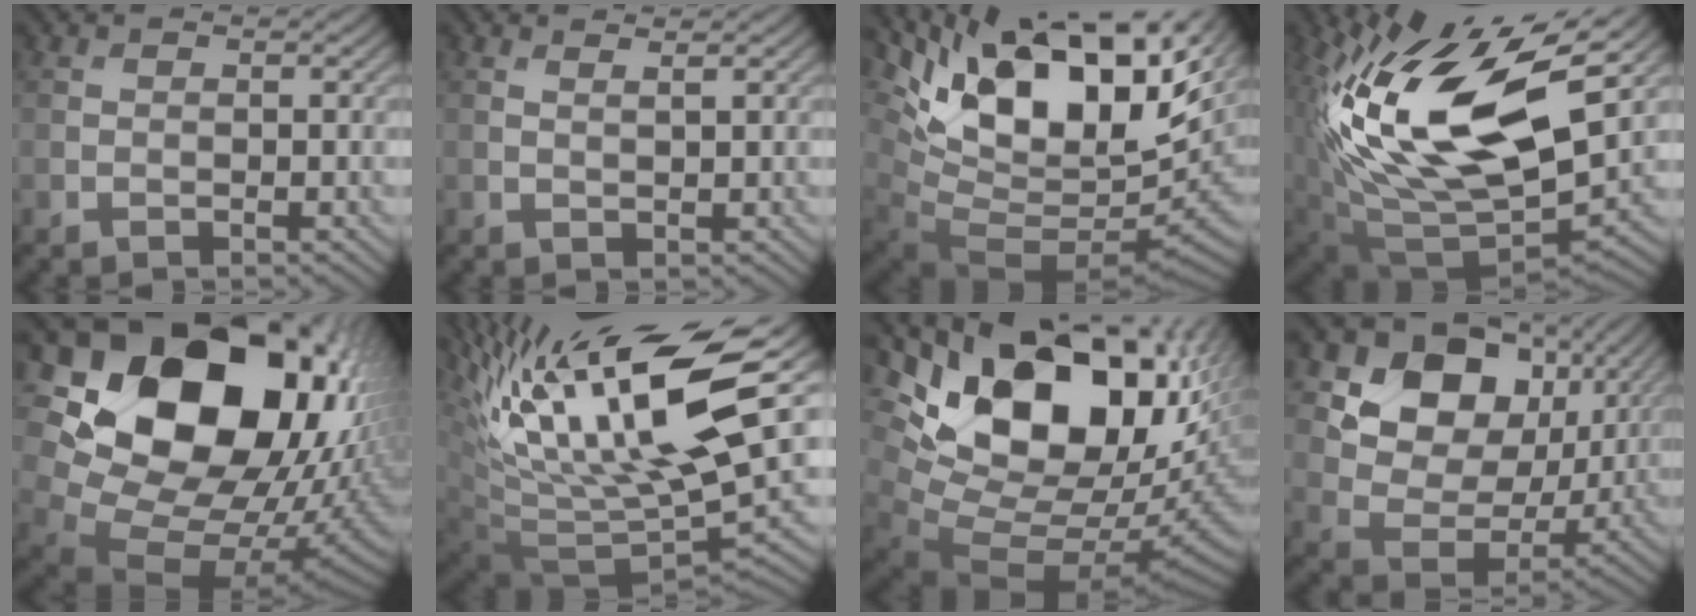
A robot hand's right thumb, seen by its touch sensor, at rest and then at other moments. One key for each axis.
{"total": 1.5, "fx": 1.1, "fy": 0.2, "fz": 0.9, "tx": -0.015, "ty": -0.004, "tz": 0.014}
{"total": 18.1, "fx": 7.2, "fy": 8.1, "fz": 14.4, "tx": -0.259, "ty": 0.005, "tz": 0.138}
{"total": 19.2, "fx": 4.7, "fy": 9.6, "fz": 15.9, "tx": -0.337, "ty": -0.003, "tz": 0.085}
{"total": 24.0, "fx": 7.2, "fy": 17.7, "fz": 14.6, "tx": -0.327, "ty": 0.010, "tz": 0.161}
{"total": 18.8, "fx": 7.0, "fy": 6.0, "fz": 16.3, "tx": -0.330, "ty": 0.012, "tz": 0.123}
{"total": 20.5, "fx": 6.2, "fy": 12.6, "fz": 15.0, "tx": -0.265, "ty": 0.000, "tz": 0.128}
{"total": 13.4, "fx": 5.9, "fy": 9.7, "fz": 7.1, "tx": -0.133, "ty": 0.003, "tz": 0.099}